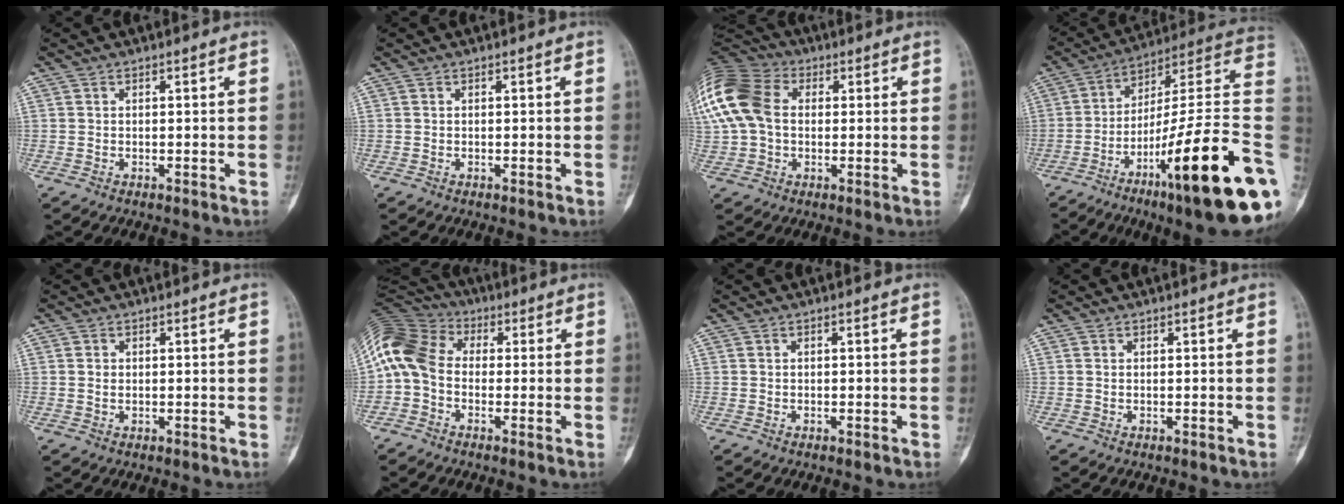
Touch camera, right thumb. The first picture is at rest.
{"total": 0.0}
{"total": 19.4, "force": [3.3, 14.3, 12.7], "torque": [-0.309, 0.045, 0.058]}
{"total": 28.7, "force": [-9.3, 4.2, 26.8], "torque": [-0.344, 0.063, -0.146]}
{"total": 1.2, "force": [0.1, 0.9, 0.8], "torque": [-0.014, 0.000, 0.004]}
{"total": 11.4, "force": [-0.6, 8.6, 7.4], "torque": [-0.144, 0.029, -0.029]}
{"total": 0.0}
{"total": 0.0}